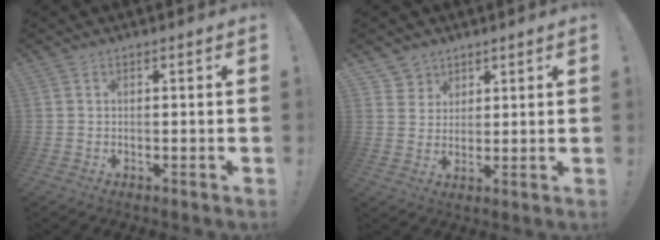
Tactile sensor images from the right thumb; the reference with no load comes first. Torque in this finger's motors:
{"motor_torque": [0.03, -0.21, 0.09, 0.19, -0.05]}